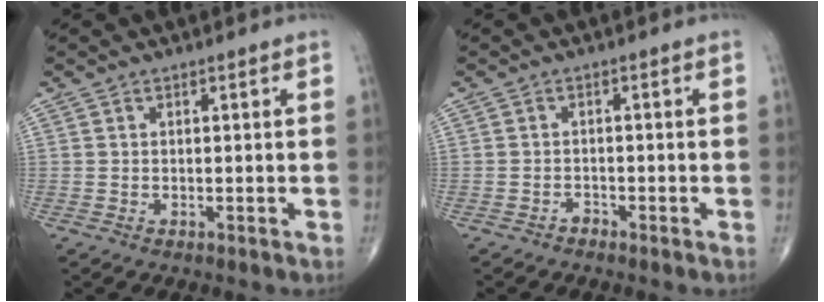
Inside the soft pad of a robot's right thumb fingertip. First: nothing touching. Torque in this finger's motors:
{"motor_torque": [0.31, 0.03, -0.08, -0.24, 0.02]}